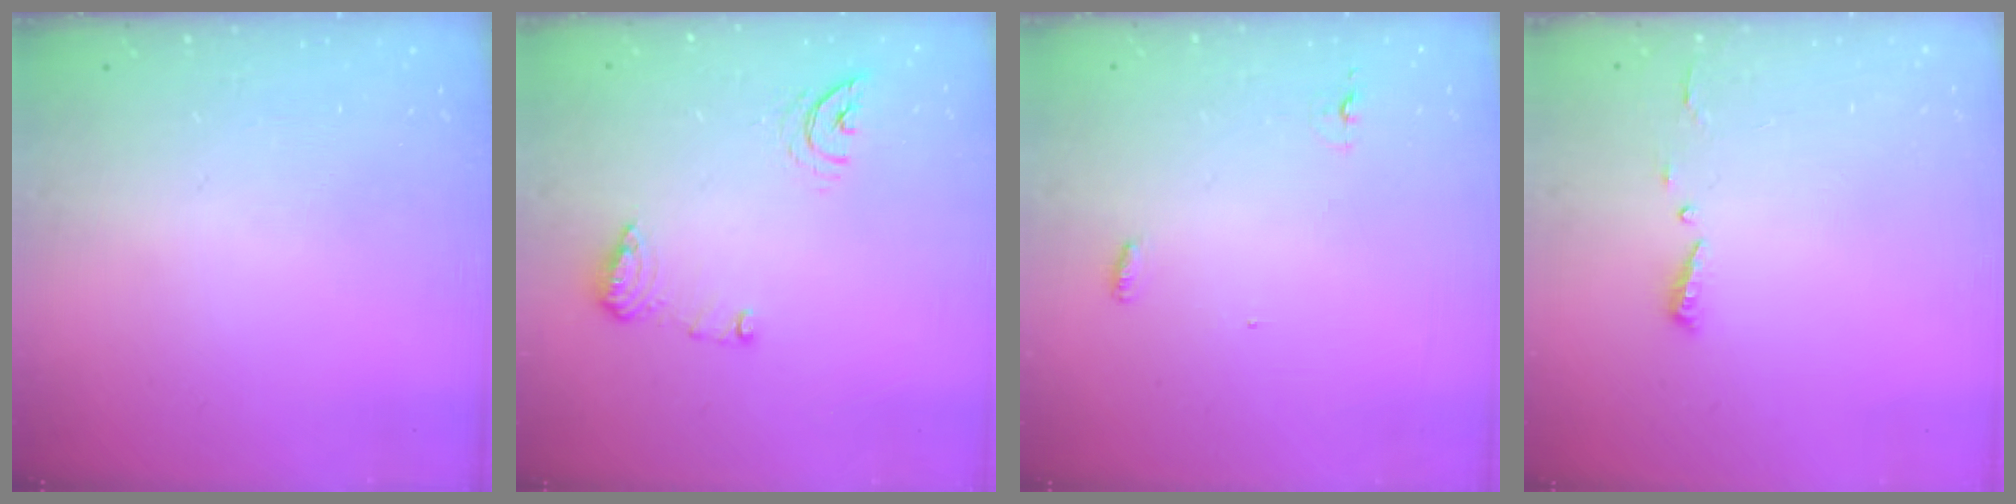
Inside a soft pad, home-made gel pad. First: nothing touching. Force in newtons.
{"total": 8.9, "press": 8.9, "slide": 0.5}
{"total": 7.4, "press": 4.4, "slide": 6.0}
{"total": 4.4, "press": 4.4, "slide": 0.4}